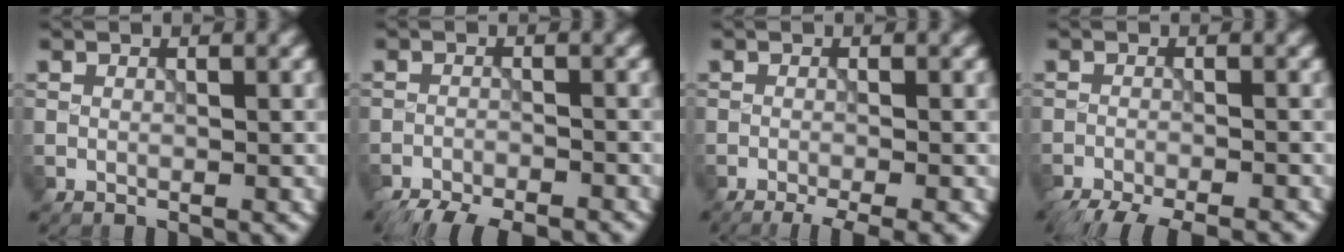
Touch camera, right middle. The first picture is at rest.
{"total": 7.9, "force": [-7.2, 1.9, 2.6], "torque": [-0.046, -0.024, -0.110]}
{"total": 4.8, "force": [-3.3, 1.1, 3.3], "torque": [-0.034, -0.008, -0.048]}
{"total": 8.5, "force": [-7.6, 1.8, 3.5], "torque": [-0.055, -0.026, -0.111]}